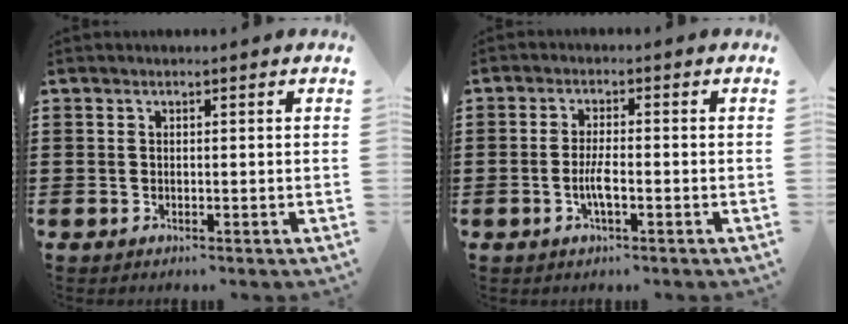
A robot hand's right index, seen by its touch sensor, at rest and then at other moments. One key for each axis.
{"total": 3.8, "fx": -1.2, "fy": 0.8, "fz": 3.5, "tx": -0.076, "ty": -0.003, "tz": -0.027}